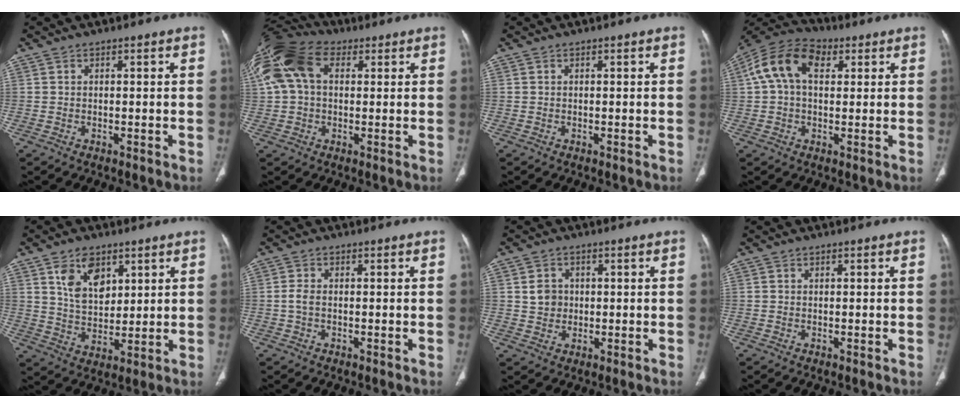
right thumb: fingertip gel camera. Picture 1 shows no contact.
{"total": 16.2, "force": [4.5, 10.7, 11.2], "torque": [-0.250, 0.043, 0.076]}
{"total": 0.0}
{"total": 12.3, "force": [3.3, 7.8, 8.9], "torque": [-0.165, 0.033, 0.053]}
{"total": 9.3, "force": [4.5, 5.7, 5.8], "torque": [-0.076, -0.026, 0.088]}
{"total": 1.8, "force": [-0.2, 0.9, 1.5], "torque": [-0.033, 0.002, -0.006]}
{"total": 3.7, "force": [0.6, 3.3, 1.6], "torque": [-0.008, 0.000, 0.013]}
{"total": 0.0}